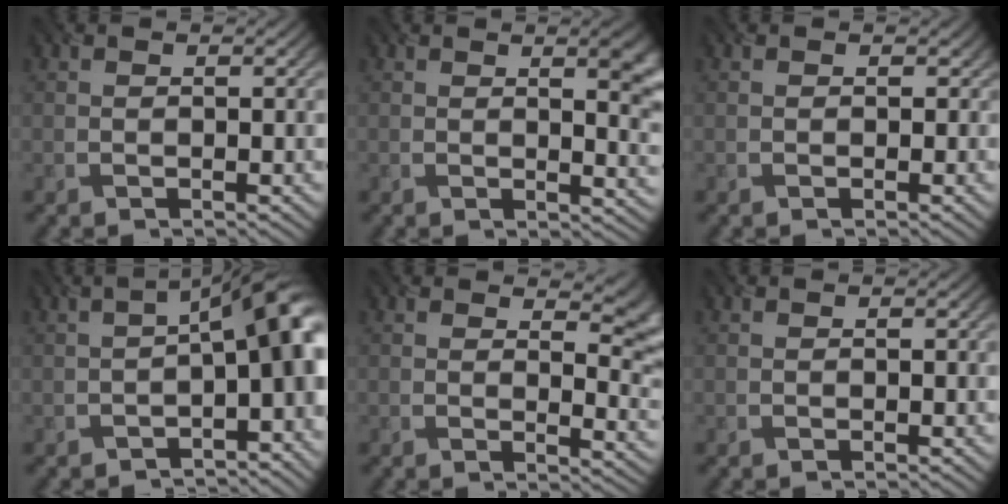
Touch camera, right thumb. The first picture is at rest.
{"total": 6.2, "force": [1.7, 2.5, 5.4], "torque": [-0.053, -0.002, 0.025]}
{"total": 0.8, "force": [-0.2, 0.6, -0.4], "torque": [0.006, -0.005, -0.001]}
{"total": 8.6, "force": [-2.0, 3.8, 7.5], "torque": [-0.095, -0.008, -0.029]}
{"total": 7.1, "force": [3.9, 3.1, 5.0], "torque": [-0.049, -0.012, 0.068]}
{"total": 0.0}